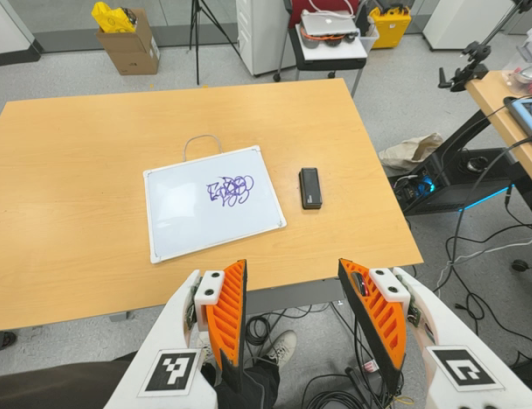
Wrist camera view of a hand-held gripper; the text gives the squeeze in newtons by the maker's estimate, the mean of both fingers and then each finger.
{"total": 0.0}